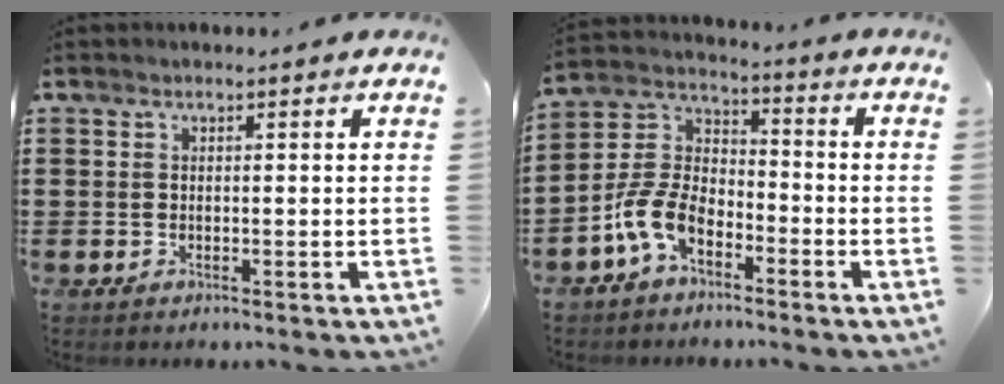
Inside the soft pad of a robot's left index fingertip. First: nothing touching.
{"total": 8.8, "force": [-5.1, 4.5, 5.5], "torque": [-0.152, -0.002, -0.109]}